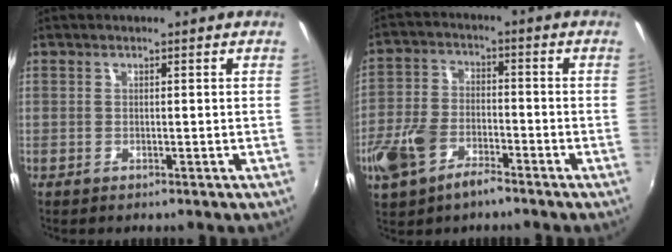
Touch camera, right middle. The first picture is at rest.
{"total": 10.4, "force": [-5.8, 5.6, 6.5], "torque": [-0.148, -0.003, -0.110]}